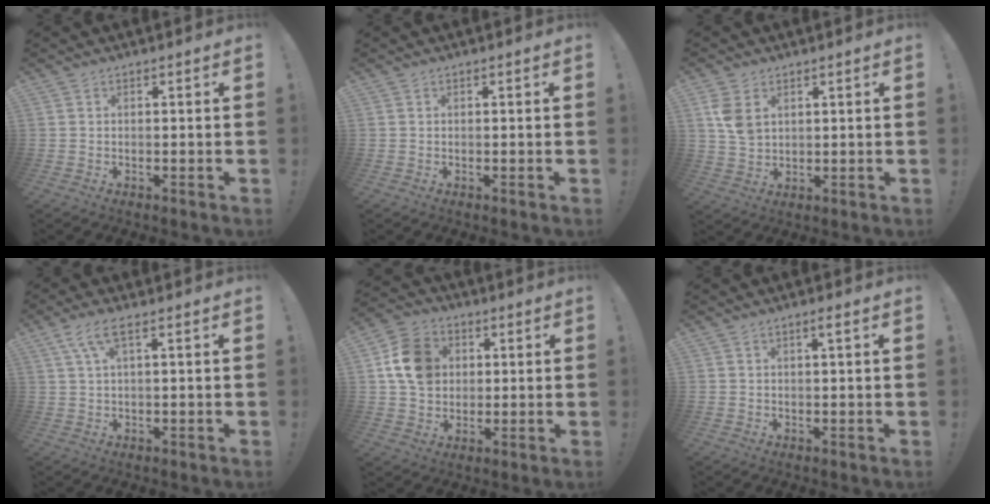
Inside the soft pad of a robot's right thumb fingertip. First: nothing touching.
{"total": 0.0}
{"total": 7.0, "force": [2.8, 4.7, 4.4], "torque": [-0.077, -0.007, 0.054]}
{"total": 5.4, "force": [2.1, 1.2, 4.8], "torque": [-0.098, 0.003, 0.039]}
{"total": 12.7, "force": [2.8, 10.7, 6.2], "torque": [-0.087, 0.001, 0.059]}
{"total": 1.6, "force": [0.6, -0.1, 1.5], "torque": [-0.027, -0.001, 0.007]}